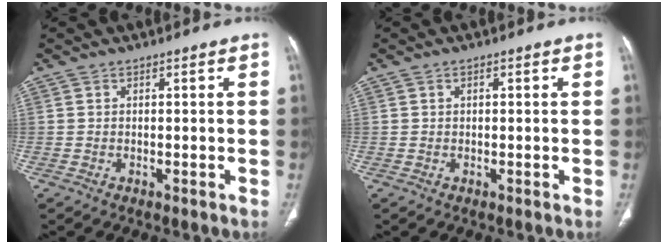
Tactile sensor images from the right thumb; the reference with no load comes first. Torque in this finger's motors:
{"motor_torque": [0.57, 0.33, -0.28, 0.12, 0.00]}